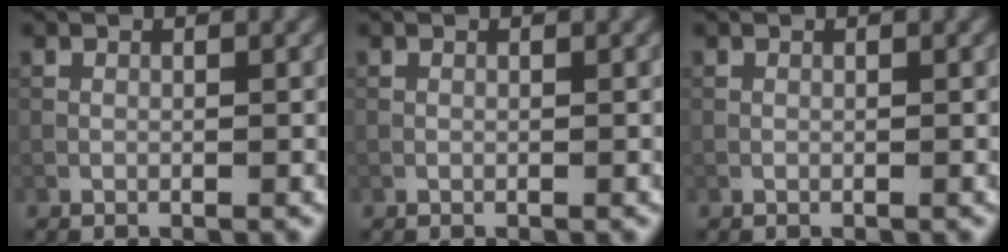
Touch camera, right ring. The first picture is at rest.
{"total": 0.0}
{"total": 0.0}